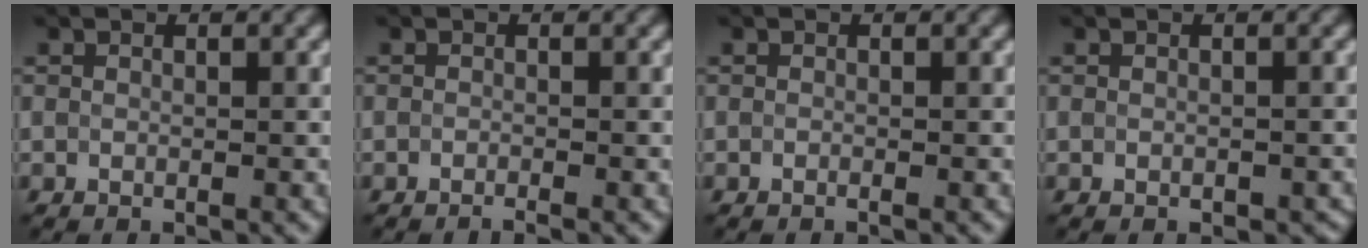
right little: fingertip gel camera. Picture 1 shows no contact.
{"total": 1.3, "force": [-1.2, 0.0, 0.3], "torque": [0.003, -0.008, -0.020]}
{"total": 0.7, "force": [-0.5, 0.2, 0.4], "torque": [0.001, -0.007, -0.013]}
{"total": 1.6, "force": [-0.8, 0.9, 0.9], "torque": [-0.008, -0.003, 0.001]}